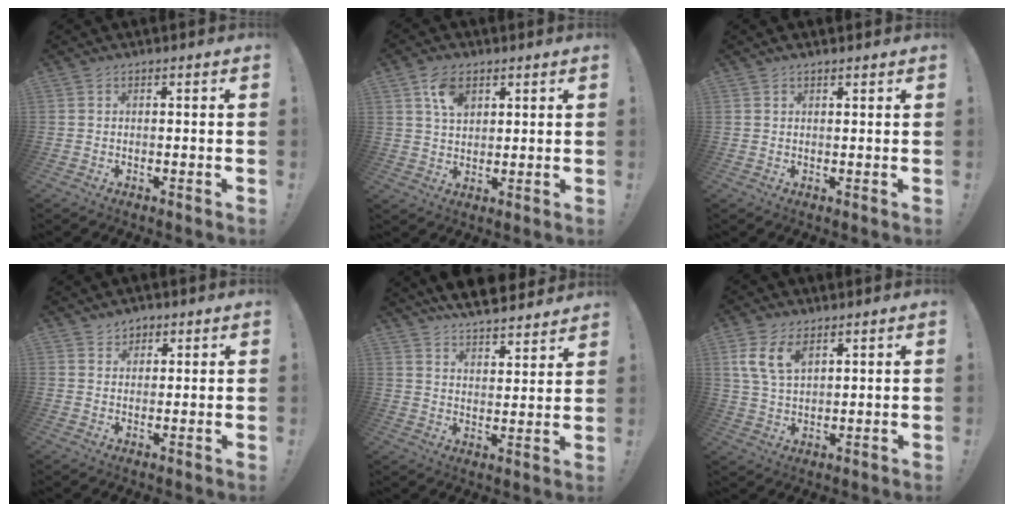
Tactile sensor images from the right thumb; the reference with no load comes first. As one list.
[{"total": 7.1, "force": [3.7, 4.5, 4.0], "torque": [-0.055, -0.010, 0.067]}, {"total": 1.2, "force": [1.1, 0.4, 0.2], "torque": [0.011, -0.007, 0.018]}, {"total": 3.1, "force": [2.0, 2.3, 0.1], "torque": [0.004, -0.012, 0.035]}, {"total": 8.4, "force": [7.7, 2.1, 2.7], "torque": [-0.049, -0.060, 0.140]}, {"total": 8.8, "force": [4.7, 4.9, 5.7], "torque": [-0.115, -0.008, 0.091]}]